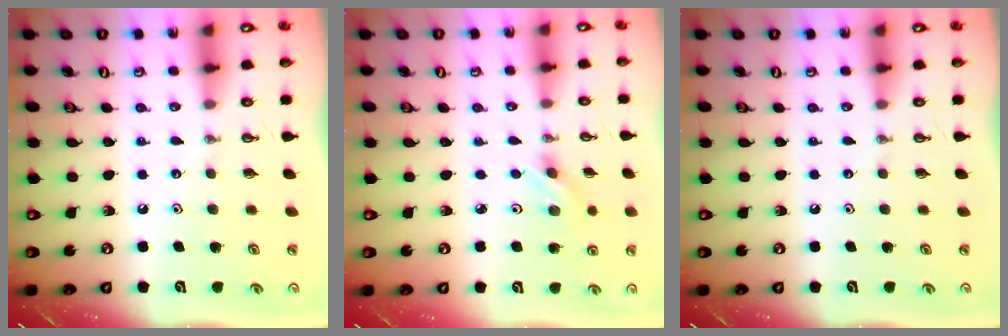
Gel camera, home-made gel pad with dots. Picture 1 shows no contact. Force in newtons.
{"total": 3.1, "press": 2.8, "slide": 1.4}
{"total": 0.0}